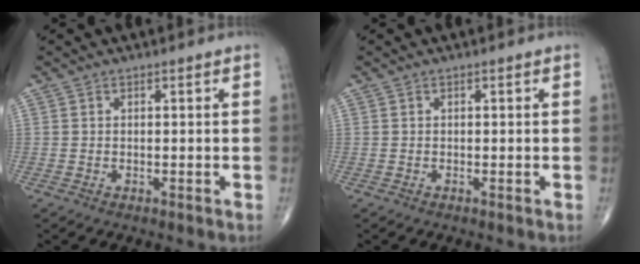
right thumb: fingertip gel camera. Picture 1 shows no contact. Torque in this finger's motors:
{"motor_torque": [0.01, -0.23, 0.30, 0.23, 0.03]}